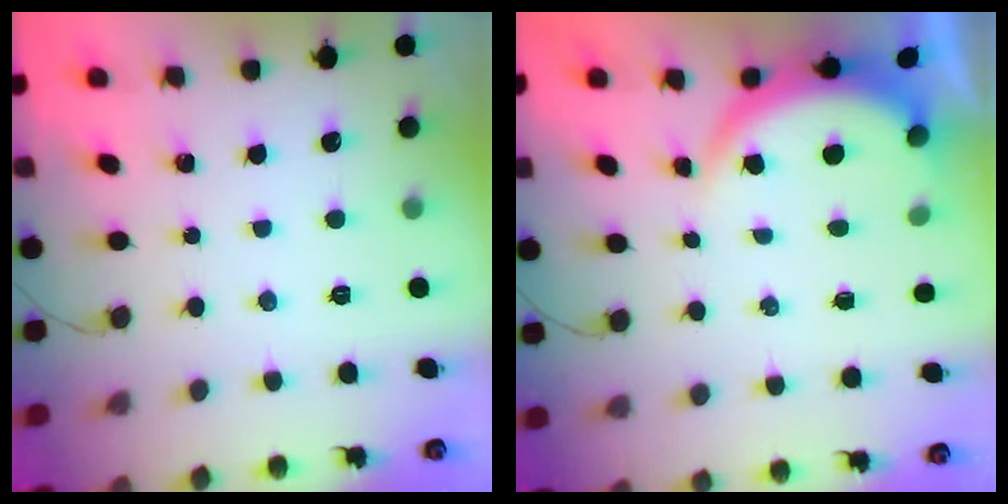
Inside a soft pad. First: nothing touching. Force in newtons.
{"total": 5.0, "press": 5.0, "slide": 0.6}